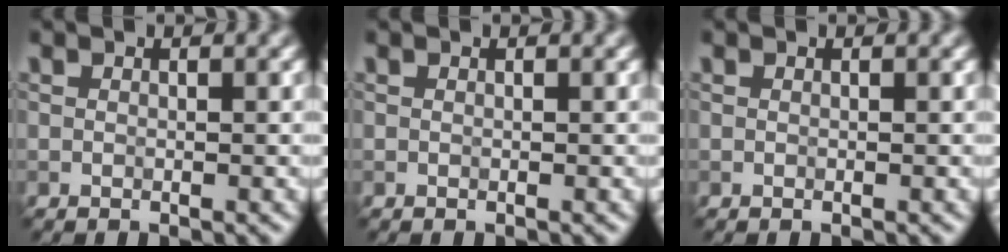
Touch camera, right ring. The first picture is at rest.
{"total": 0.0}
{"total": 0.0}